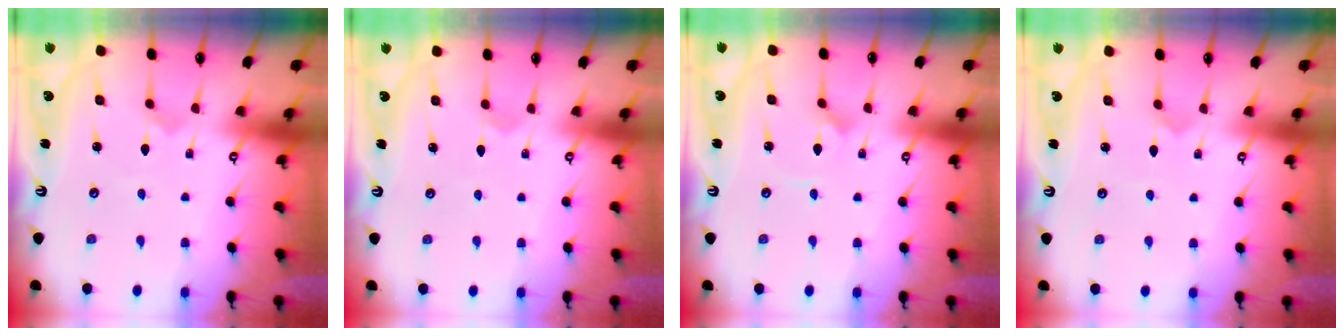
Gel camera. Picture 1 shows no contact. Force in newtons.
{"total": 2.5, "press": 2.4, "slide": 0.6}
{"total": 2.3, "press": 2.3, "slide": 0.2}
{"total": 2.7, "press": 2.7, "slide": 0.2}